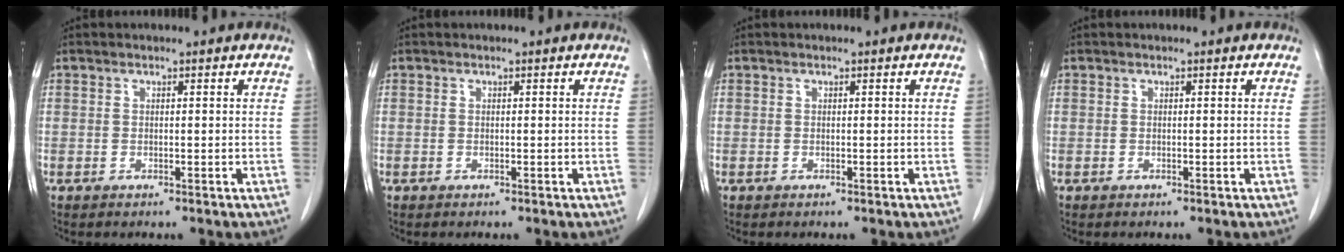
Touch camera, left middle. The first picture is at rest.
{"total": 0.0}
{"total": 0.0}
{"total": 0.0}